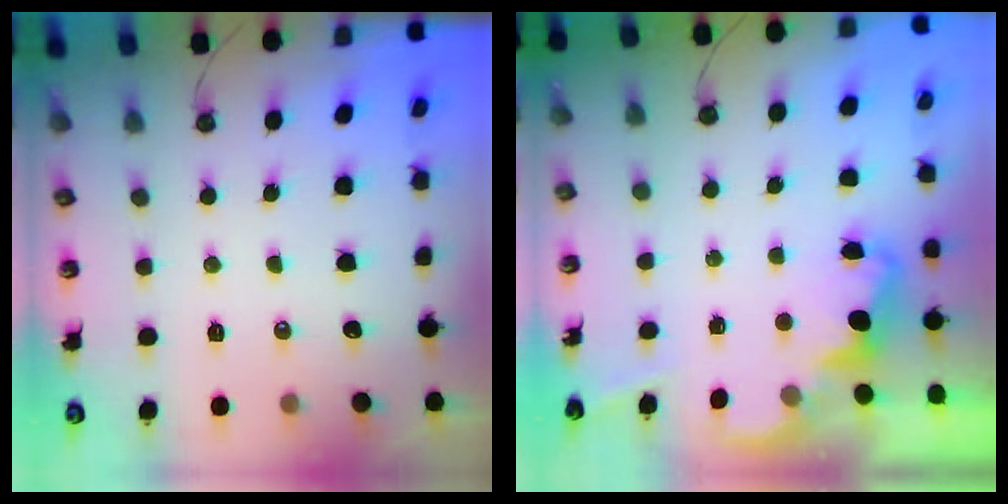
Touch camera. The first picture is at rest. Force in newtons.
{"total": 2.3, "press": 2.2, "slide": 0.6}